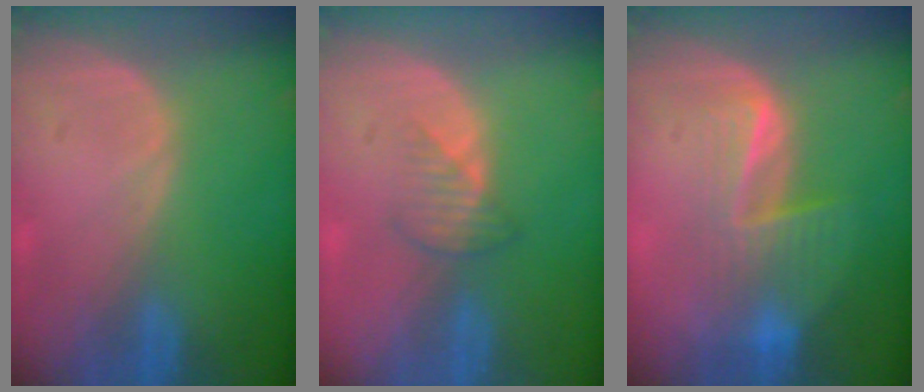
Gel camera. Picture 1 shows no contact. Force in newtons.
{"total": 2.5, "press": 2.5, "slide": 0.3}
{"total": 6.8, "press": 6.3, "slide": 2.4}